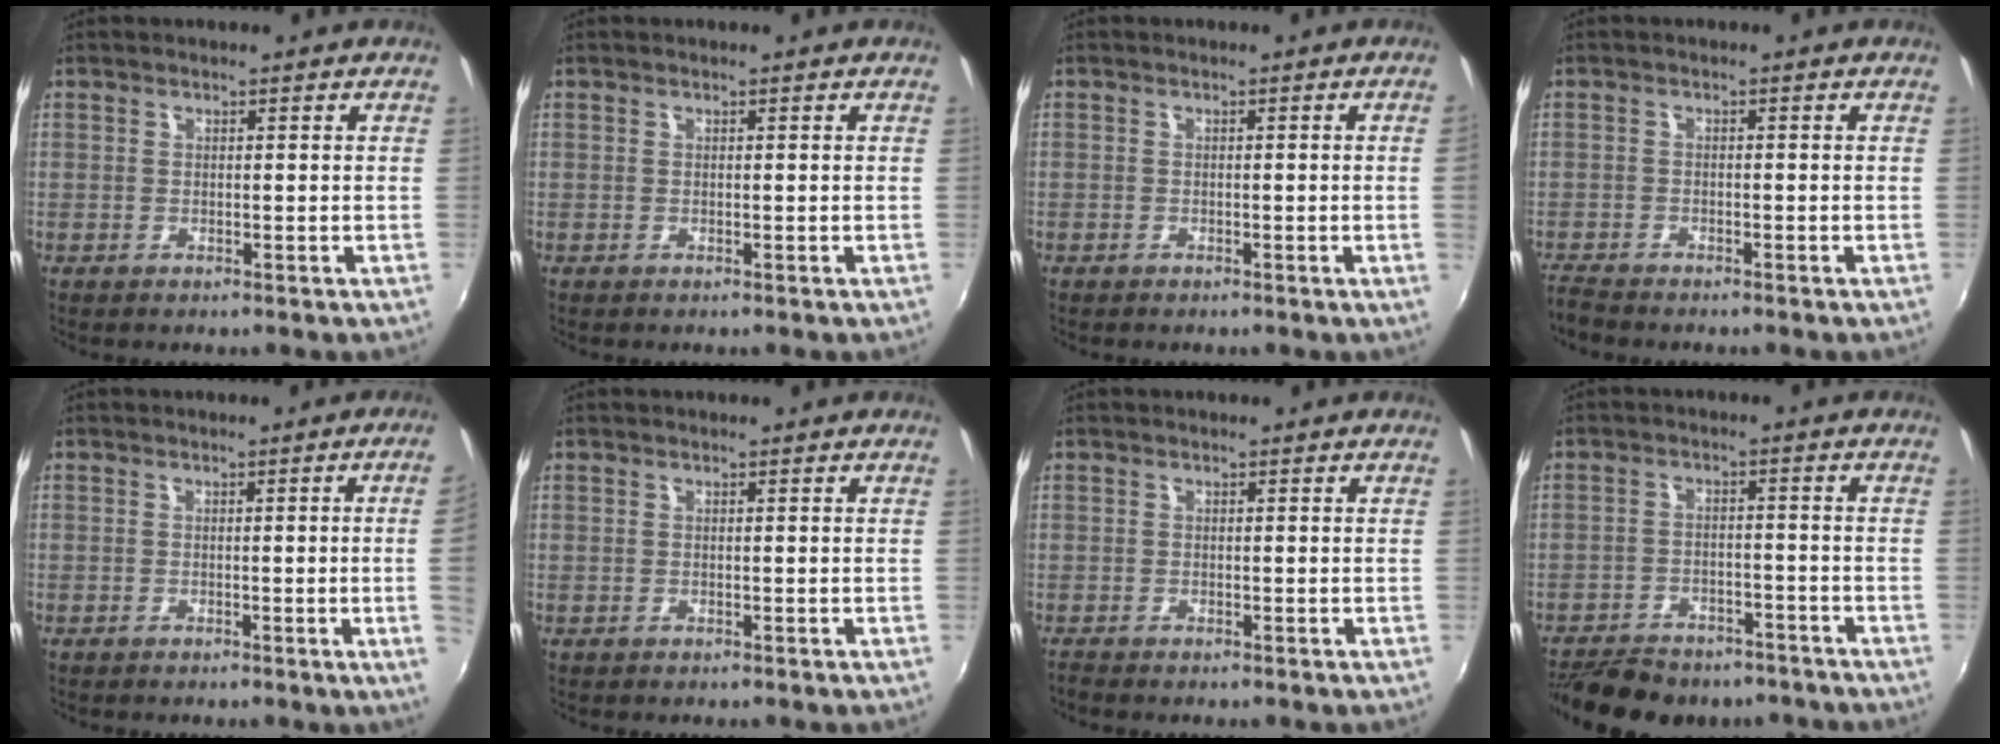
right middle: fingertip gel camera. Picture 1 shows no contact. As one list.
[{"total": 0.0}, {"total": 1.2, "force": [-0.1, -0.8, 0.9], "torque": [-0.008, -0.008, 0.000]}, {"total": 3.7, "force": [-3.5, 0.5, 0.8], "torque": [-0.031, -0.017, -0.071]}, {"total": 4.0, "force": [-0.1, -1.9, 3.6], "torque": [-0.058, -0.009, 0.005]}, {"total": 0.0}, {"total": 0.9, "force": [-0.9, 0.0, 0.2], "torque": [-0.005, -0.003, -0.017]}, {"total": 16.5, "force": [-13.5, 6.6, 6.9], "torque": [-0.153, -0.008, -0.187]}]